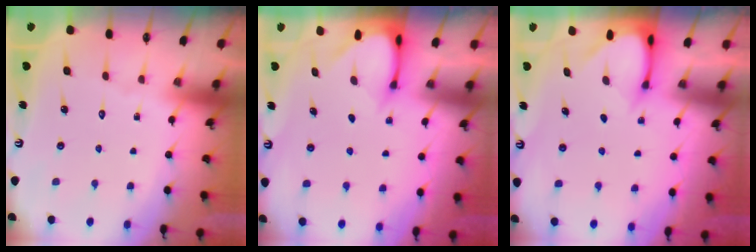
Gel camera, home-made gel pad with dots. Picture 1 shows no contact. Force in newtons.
{"total": 3.0, "press": 2.9, "slide": 0.4}
{"total": 3.0, "press": 2.9, "slide": 0.4}